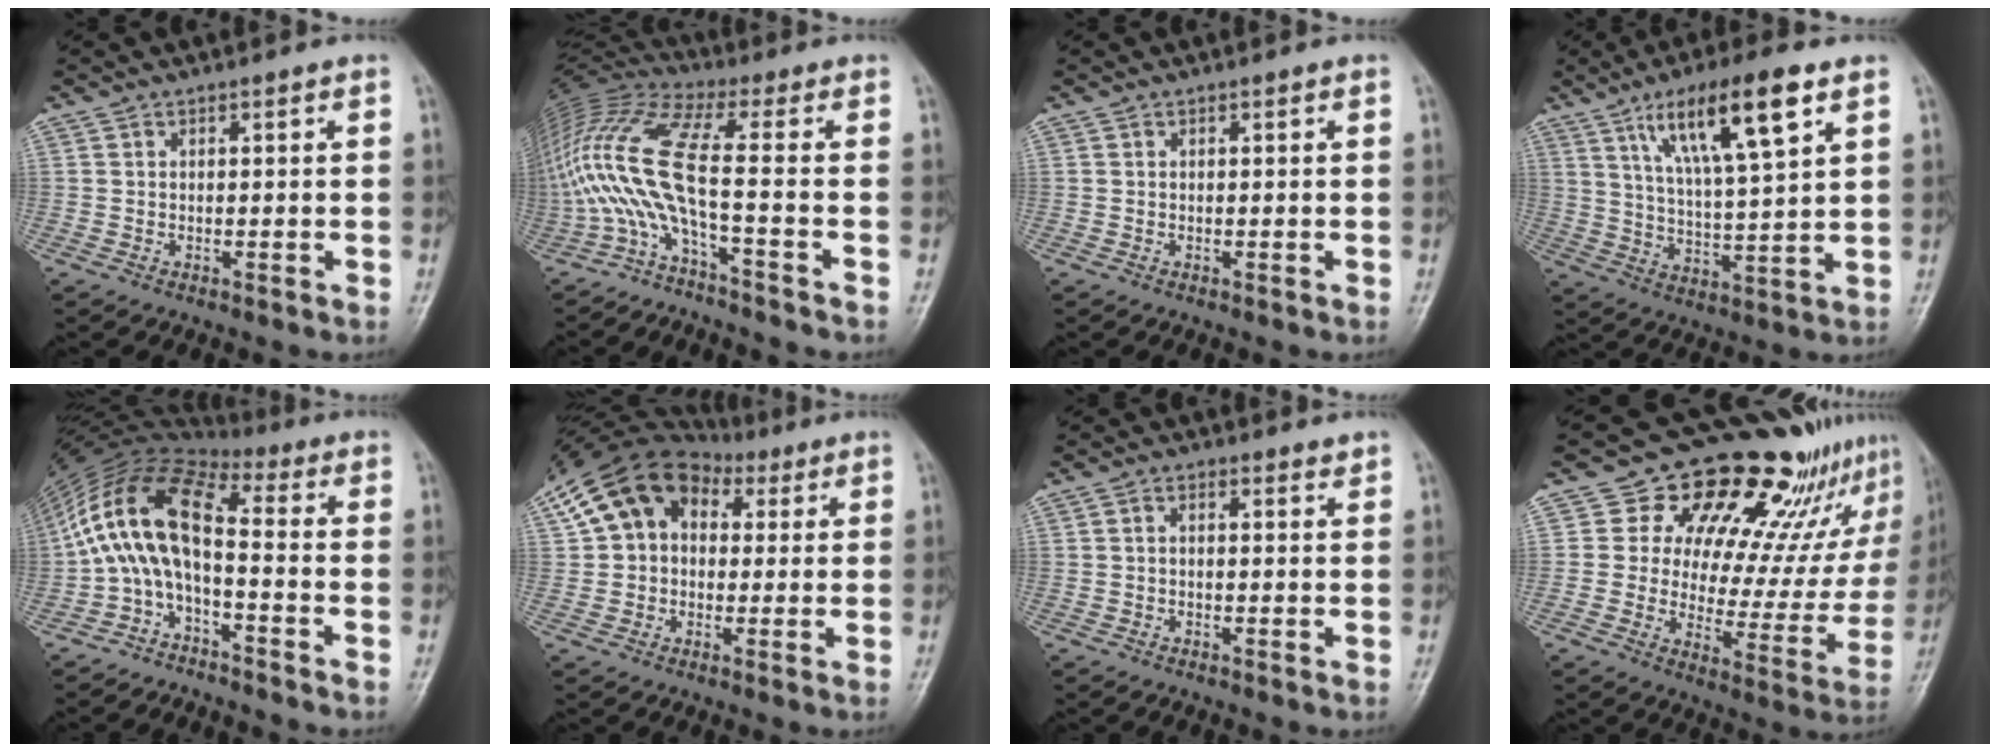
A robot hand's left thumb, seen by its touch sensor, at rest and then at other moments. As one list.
[{"total": 13.3, "force": [-4.5, 0.6, 12.5], "torque": [-0.306, 0.070, -0.095]}, {"total": 0.0}, {"total": 15.1, "force": [7.5, 3.2, 12.8], "torque": [-0.216, -0.022, 0.136]}, {"total": 13.3, "force": [-2.9, 5.9, 11.5], "torque": [-0.225, 0.074, -0.070]}, {"total": 15.6, "force": [5.0, 11.4, 9.4], "torque": [-0.166, 0.038, 0.081]}, {"total": 1.8, "force": [0.6, 1.1, 1.3], "torque": [-0.013, 0.005, 0.005]}, {"total": 22.3, "force": [15.1, 11.0, 12.3], "torque": [-0.111, -0.060, 0.197]}]